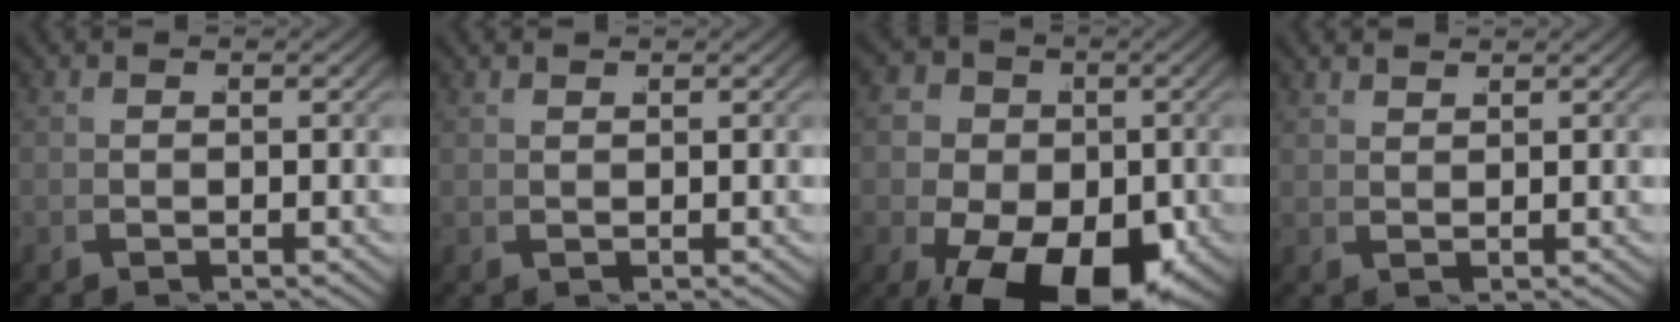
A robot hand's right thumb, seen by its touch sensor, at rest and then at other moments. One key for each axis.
{"total": 0.9, "fx": 0.8, "fy": -0.3, "fz": -0.1, "tx": 0.002, "ty": 0.003, "tz": 0.018}
{"total": 14.8, "fx": -3.1, "fy": 10.4, "fz": 10.1, "tx": -0.185, "ty": -0.070, "tz": -0.016}
{"total": 2.0, "fx": 1.9, "fy": -0.2, "fz": 0.0, "tx": 0.001, "ty": 0.006, "tz": 0.041}